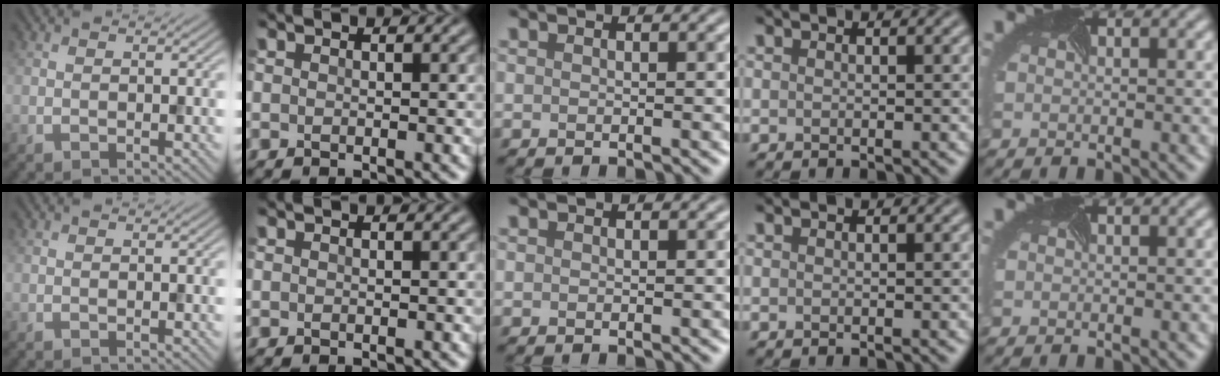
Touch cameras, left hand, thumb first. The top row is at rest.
{}